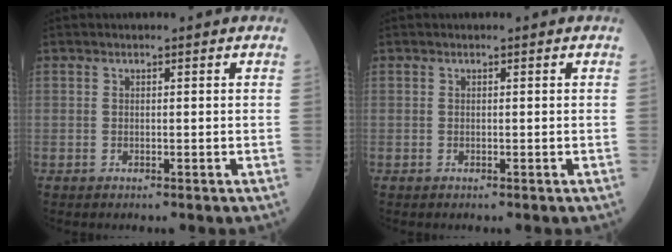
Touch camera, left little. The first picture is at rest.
{"total": 0.0}